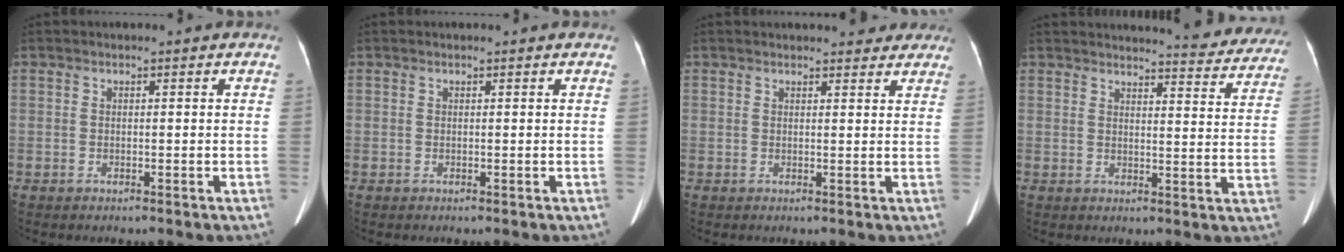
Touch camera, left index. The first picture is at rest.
{"total": 0.0}
{"total": 7.6, "force": [6.9, 2.2, 2.4], "torque": [-0.017, 0.008, 0.070]}
{"total": 14.4, "force": [13.8, 1.8, 3.6], "torque": [-0.022, -0.056, 0.135]}